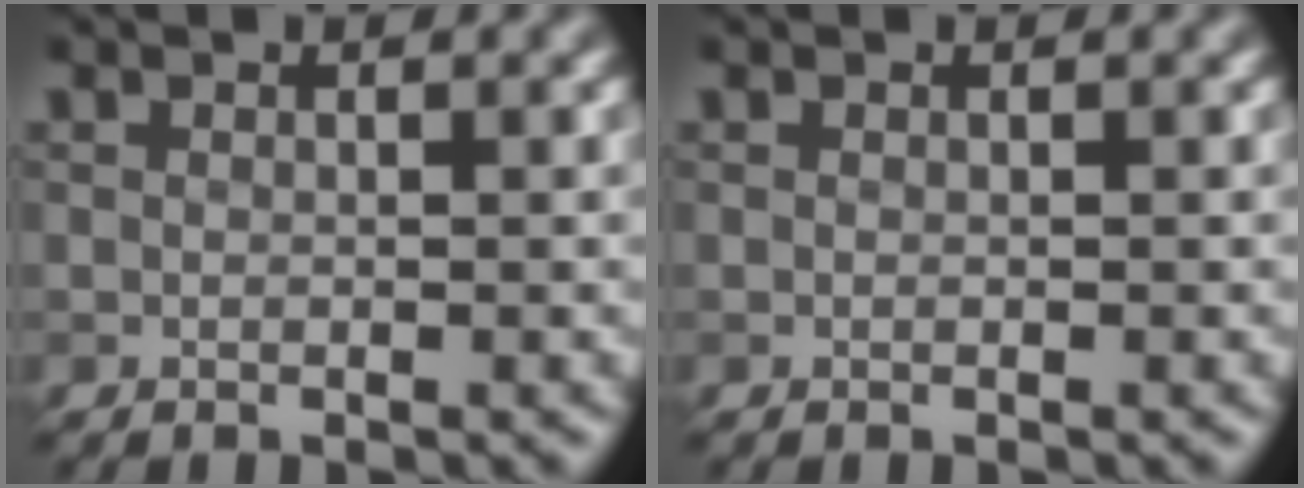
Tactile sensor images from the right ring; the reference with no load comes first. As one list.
[{"total": 0.0}]